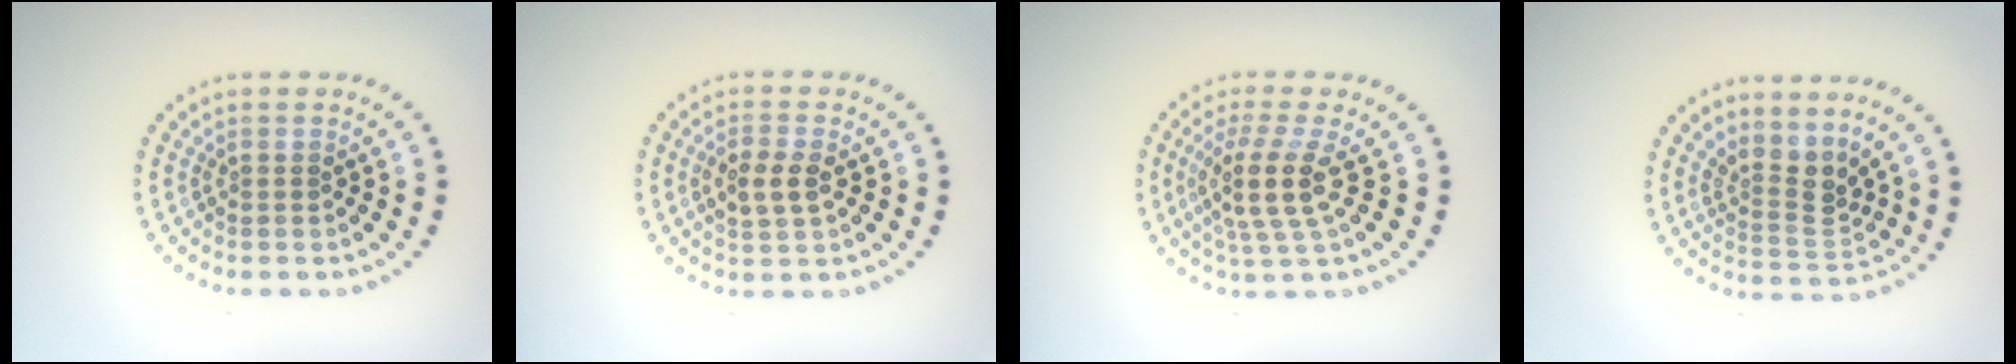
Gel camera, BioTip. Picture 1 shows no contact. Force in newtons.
{"total": 2.6, "press": 2.6, "slide": 0.3}
{"total": 4.0, "press": 3.0, "slide": 2.6}
{"total": 2.9, "press": 2.1, "slide": 2.0}